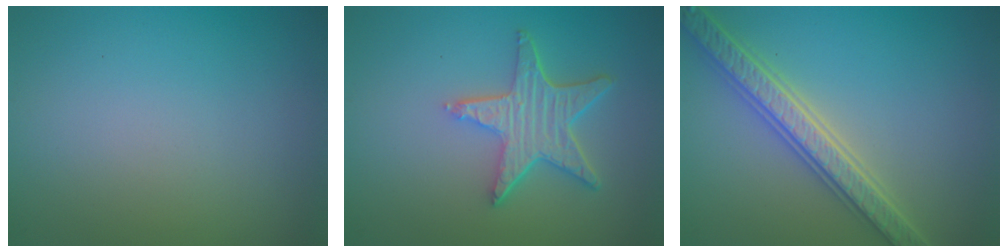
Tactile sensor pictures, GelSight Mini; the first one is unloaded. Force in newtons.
{"total": 5.1, "press": 4.1, "slide": 3.1}
{"total": 5.5, "press": 5.4, "slide": 1.1}